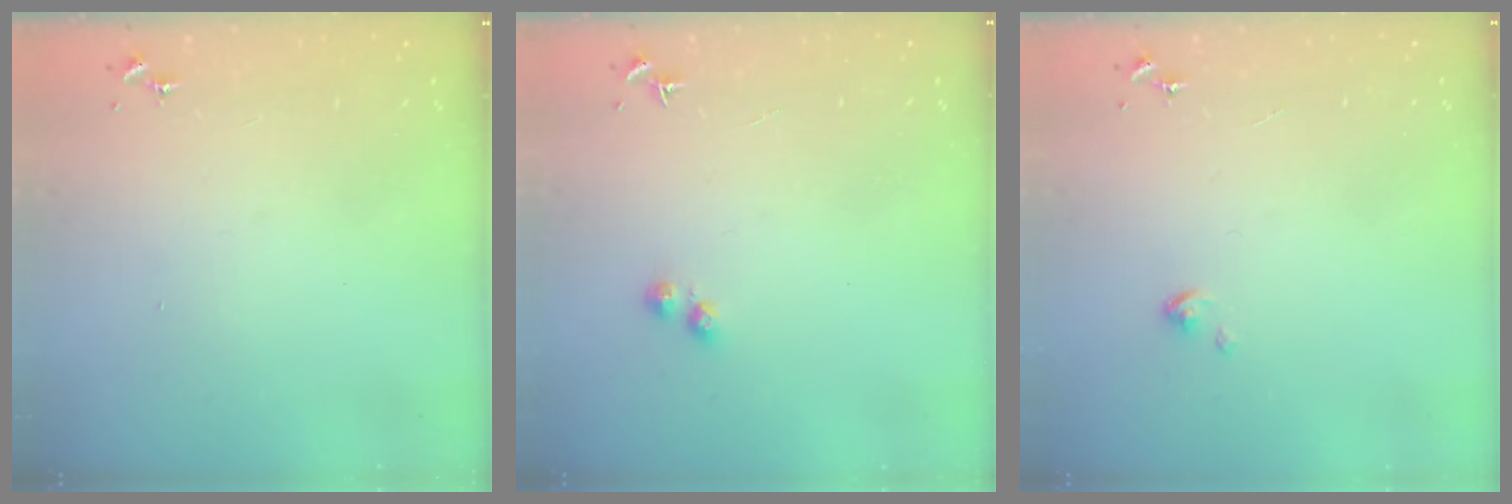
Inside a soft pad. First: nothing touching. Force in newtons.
{"total": 3.2, "press": 3.1, "slide": 0.6}
{"total": 3.0, "press": 3.0, "slide": 0.2}